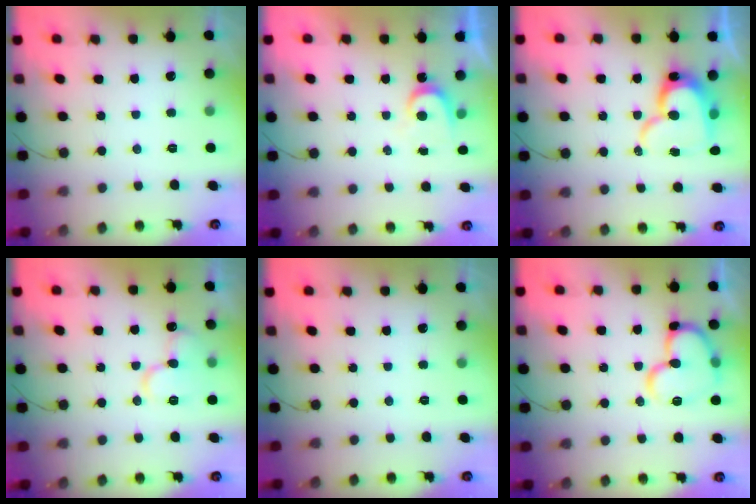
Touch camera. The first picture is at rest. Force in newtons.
{"total": 3.1, "press": 3.1, "slide": 0.3}
{"total": 15.3, "press": 15.2, "slide": 1.6}
{"total": 12.1, "press": 11.9, "slide": 1.6}
{"total": 0.0}
{"total": 15.5, "press": 15.4, "slide": 1.6}